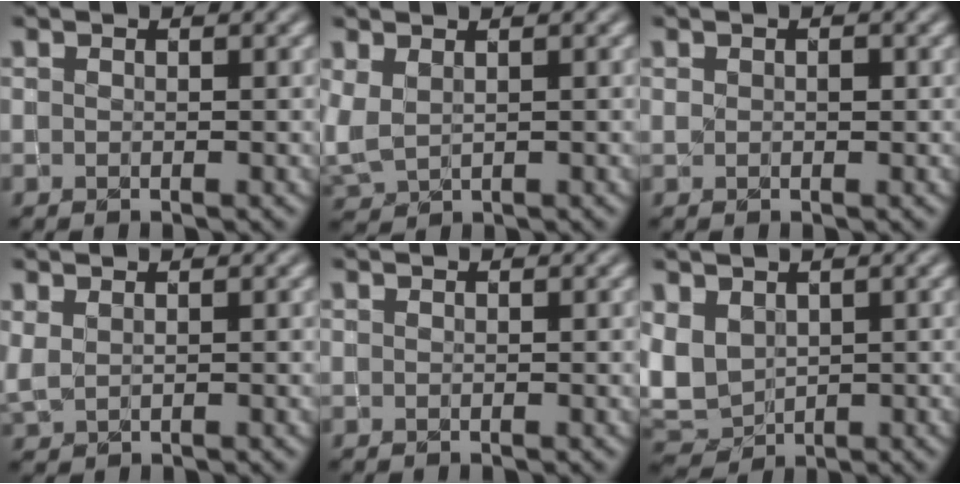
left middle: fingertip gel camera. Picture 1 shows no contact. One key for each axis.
{"total": 2.1, "fx": 0.9, "fy": 1.2, "fz": 1.4, "tx": -0.041, "ty": 0.005, "tz": 0.028}
{"total": 0.5, "fx": -0.1, "fy": 0.3, "fz": 0.4, "tx": -0.009, "ty": -0.001, "tz": 0.002}
{"total": 1.0, "fx": 0.7, "fy": 0.4, "fz": 0.6, "tx": -0.015, "ty": -0.001, "tz": 0.021}
{"total": 0.0}
{"total": 3.8, "fx": 0.5, "fy": 2.9, "fz": 2.4, "tx": -0.060, "ty": -0.003, "tz": 0.011}